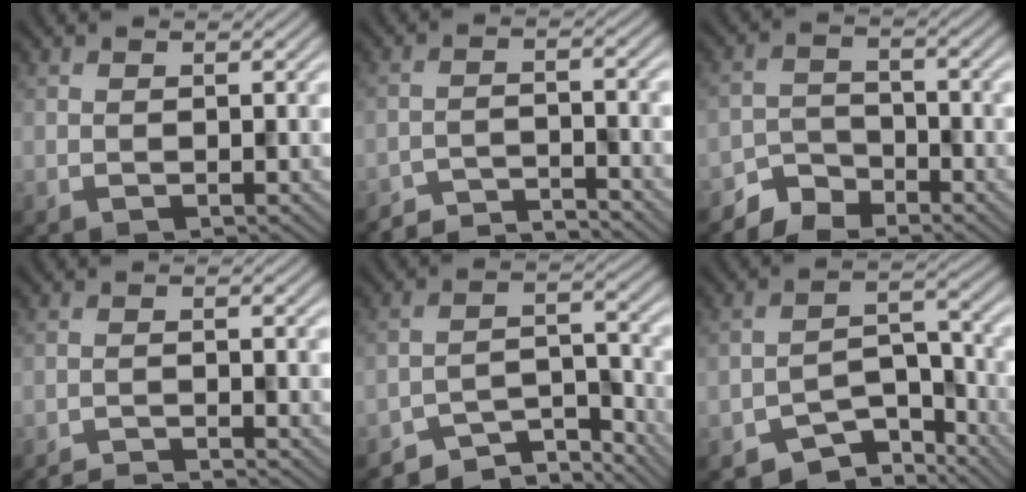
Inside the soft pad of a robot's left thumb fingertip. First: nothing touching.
{"total": 4.4, "force": [-4.3, 0.3, 0.9], "torque": [-0.015, 0.004, -0.080]}
{"total": 3.8, "force": [-3.3, 1.7, 0.8], "torque": [-0.013, 0.004, -0.075]}
{"total": 2.6, "force": [-2.4, 0.1, 0.8], "torque": [-0.009, 0.003, -0.050]}
{"total": 7.3, "force": [-6.5, 2.2, 2.4], "torque": [-0.036, 0.001, -0.116]}
{"total": 7.2, "force": [-5.6, 3.3, 3.2], "torque": [-0.039, -0.003, -0.103]}